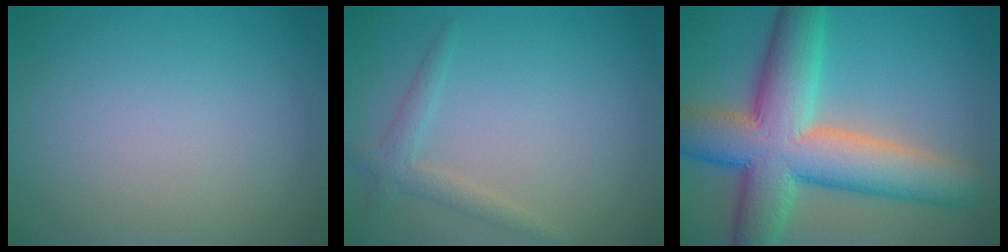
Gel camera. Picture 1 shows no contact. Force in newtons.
{"total": 1.8, "press": 1.8, "slide": 0.1}
{"total": 11.8, "press": 11.8, "slide": 0.9}